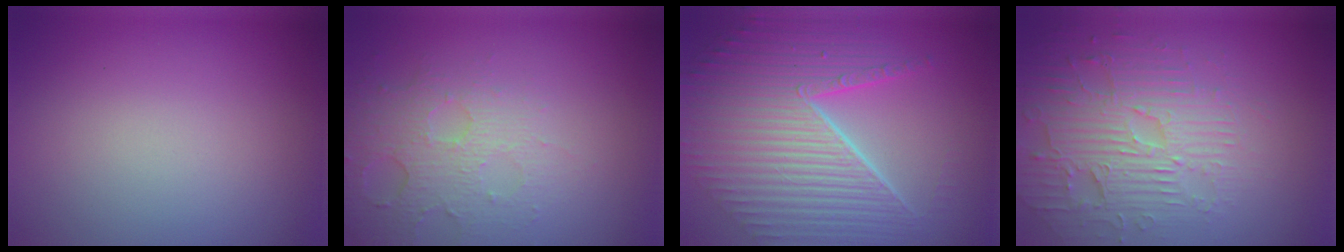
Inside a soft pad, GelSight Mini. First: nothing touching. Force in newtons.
{"total": 4.7, "press": 3.1, "slide": 3.5}
{"total": 10.6, "press": 6.9, "slide": 8.1}
{"total": 5.1, "press": 4.5, "slide": 2.5}